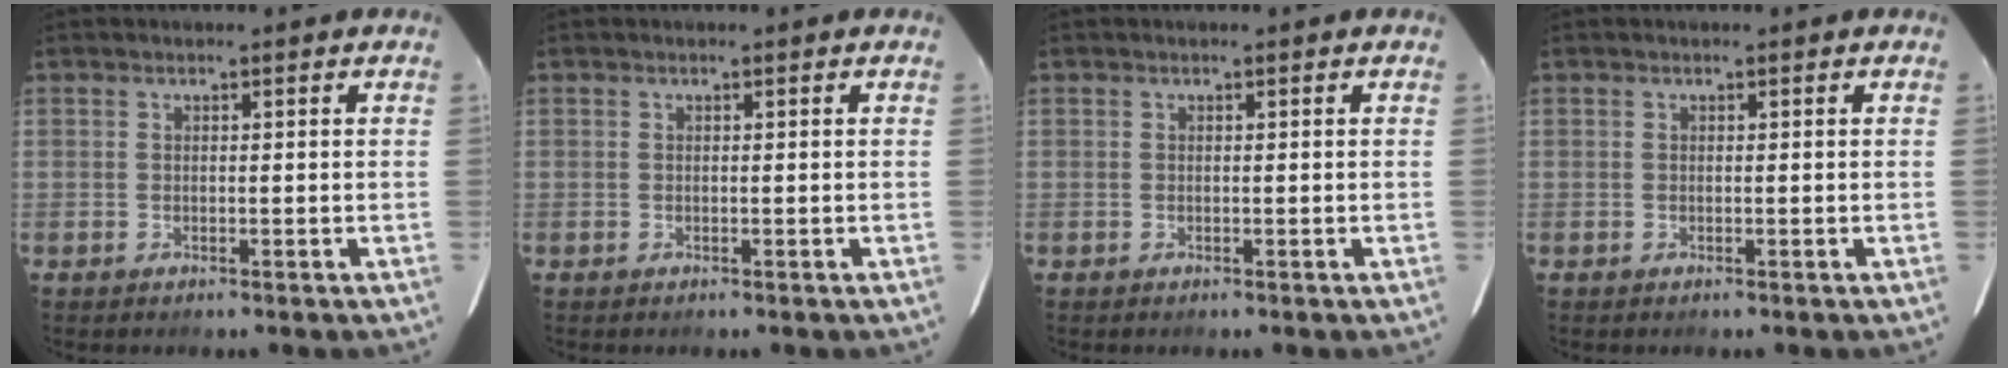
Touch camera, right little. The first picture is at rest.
{"total": 0.0}
{"total": 0.0}
{"total": 0.0}